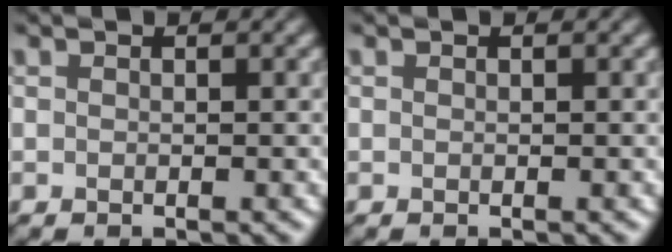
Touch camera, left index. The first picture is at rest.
{"total": 0.0}